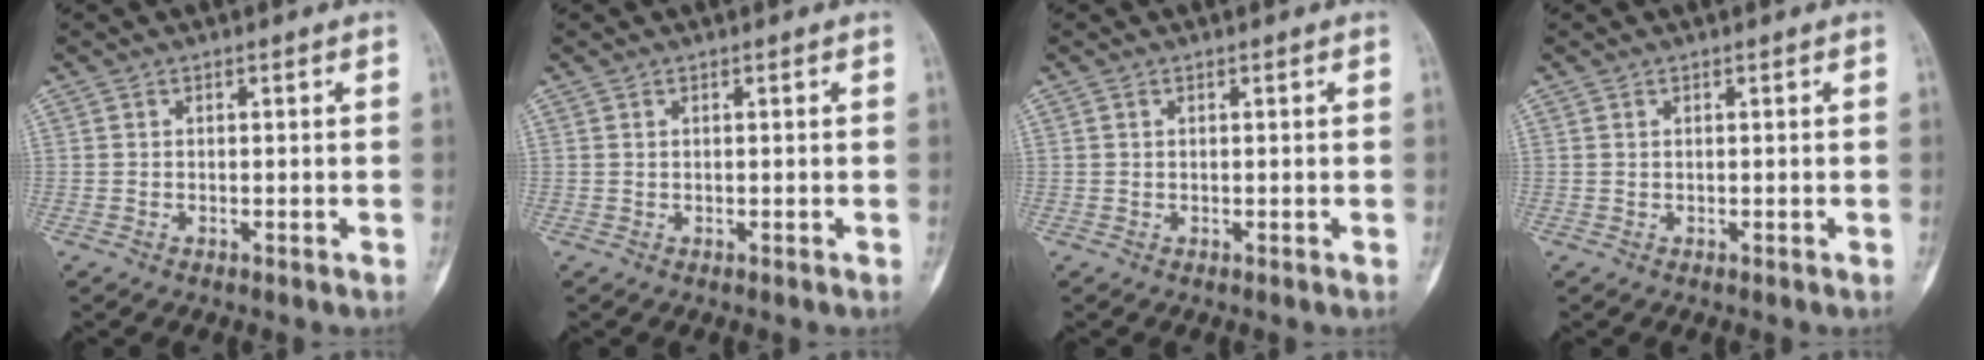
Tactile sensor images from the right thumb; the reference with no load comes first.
{"total": 0.0}
{"total": 0.0}
{"total": 0.0}